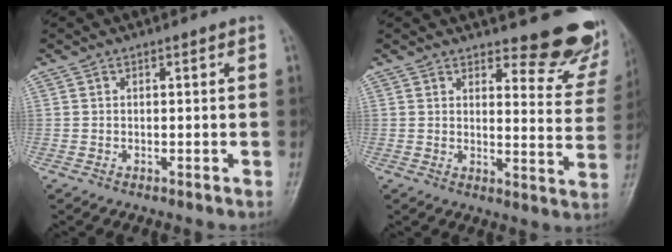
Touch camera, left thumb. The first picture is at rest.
{"total": 12.7, "force": [11.1, 4.2, 4.5], "torque": [-0.009, -0.094, 0.115]}